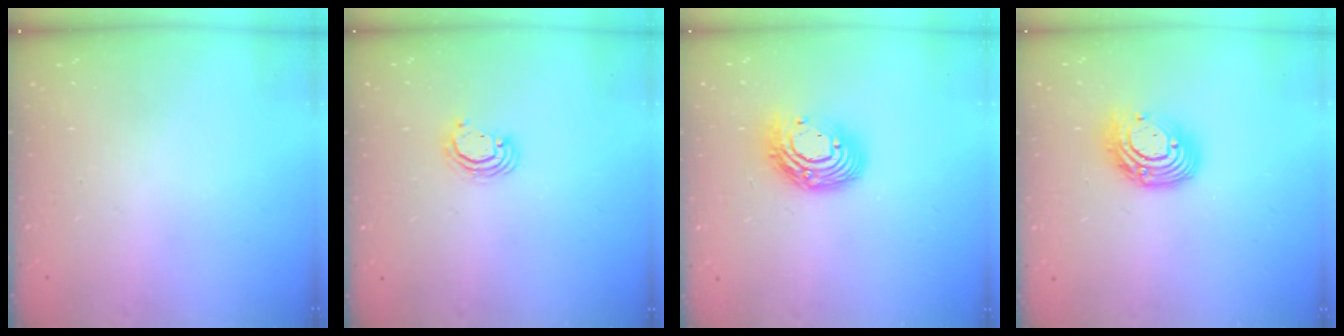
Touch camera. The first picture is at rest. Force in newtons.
{"total": 3.0, "press": 3.0, "slide": 0.3}
{"total": 12.7, "press": 12.7, "slide": 1.2}
{"total": 12.0, "press": 11.9, "slide": 1.0}